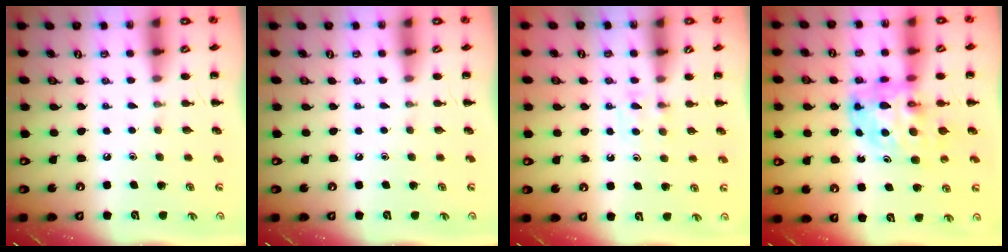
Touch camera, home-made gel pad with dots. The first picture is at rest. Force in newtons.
{"total": 0.0}
{"total": 4.6, "press": 4.4, "slide": 1.6}
{"total": 9.6, "press": 9.2, "slide": 2.8}